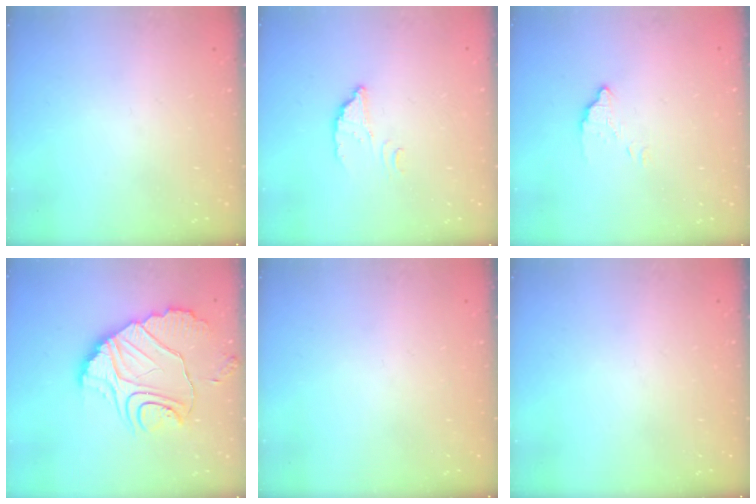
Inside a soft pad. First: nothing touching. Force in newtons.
{"total": 2.8, "press": 2.8, "slide": 0.1}
{"total": 2.4, "press": 2.4, "slide": 0.0}
{"total": 13.2, "press": 13.2, "slide": 1.1}
{"total": 0.0}
{"total": 0.0}